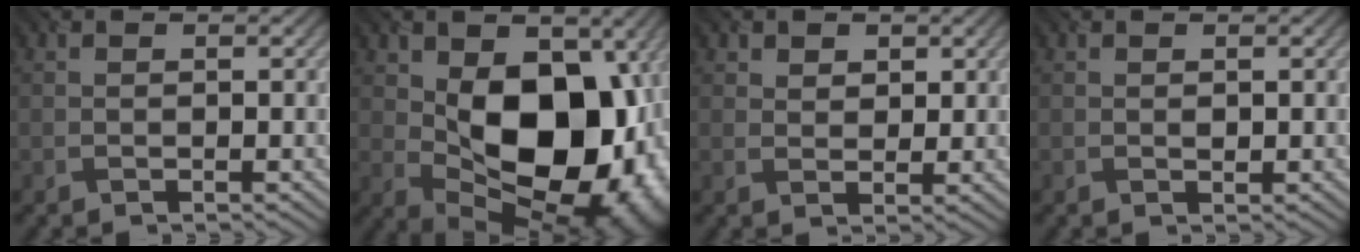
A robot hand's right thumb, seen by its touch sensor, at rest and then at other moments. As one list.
[{"total": 17.7, "force": [0.9, 11.3, 13.6], "torque": [-0.176, -0.021, 0.029]}, {"total": 2.8, "force": [1.7, 2.0, 1.0], "torque": [-0.024, -0.011, 0.034]}, {"total": 0.6, "force": [0.1, 0.4, 0.4], "torque": [-0.006, -0.002, 0.003]}]